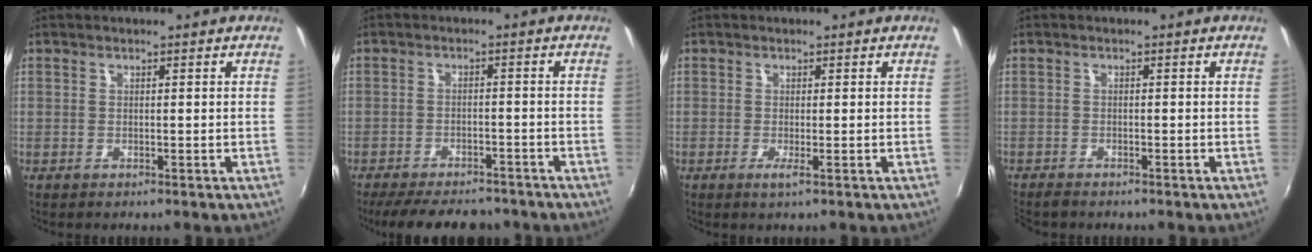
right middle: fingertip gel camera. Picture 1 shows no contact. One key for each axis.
{"total": 13.2, "fx": -11.0, "fy": 4.6, "fz": 5.7, "tx": -0.127, "ty": -0.018, "tz": -0.157}
{"total": 1.2, "fx": -0.4, "fy": -0.2, "fz": 1.1, "tx": -0.022, "ty": -0.006, "tz": -0.010}
{"total": 2.1, "fx": -2.0, "fy": 0.4, "fz": 0.5, "tx": -0.017, "ty": -0.011, "tz": -0.039}